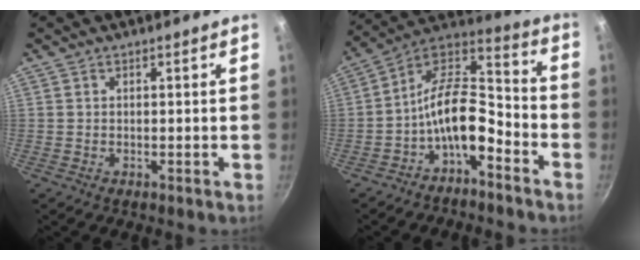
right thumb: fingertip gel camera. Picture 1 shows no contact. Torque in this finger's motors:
{"motor_torque": [2.19, 1.31, 1.60, -1.17, 0.23]}